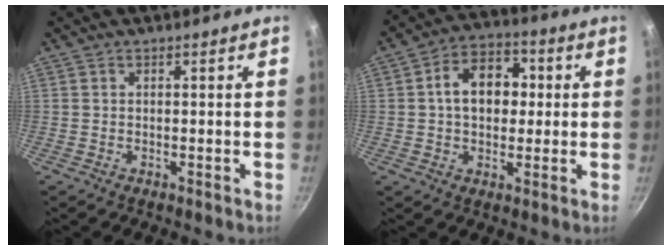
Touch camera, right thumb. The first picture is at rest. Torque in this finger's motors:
{"motor_torque": [0.19, 2.40, 1.24, -0.24, 0.36]}